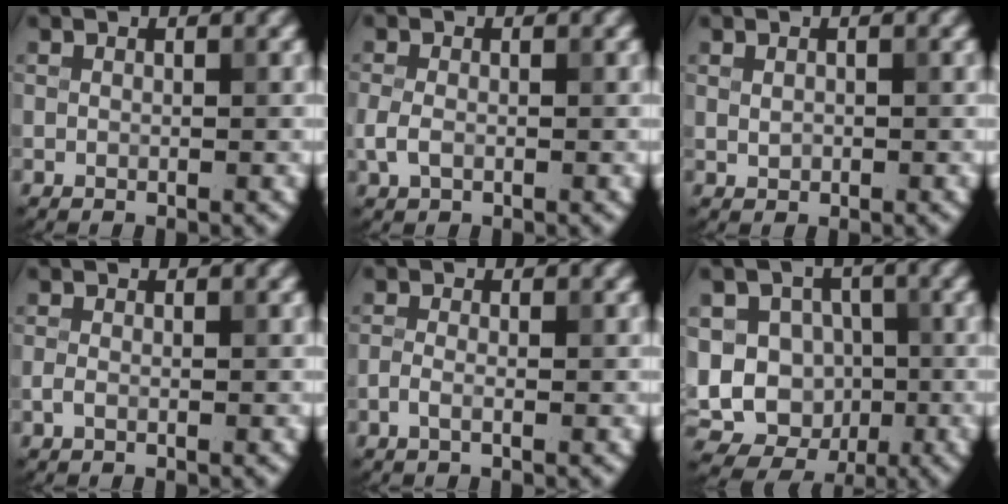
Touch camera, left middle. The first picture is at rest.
{"total": 1.7, "force": [-0.4, 1.1, 1.2], "torque": [-0.030, 0.001, -0.012]}
{"total": 0.7, "force": [0.1, 0.5, 0.4], "torque": [-0.008, -0.001, 0.002]}
{"total": 0.7, "force": [-0.3, 0.3, 0.6], "torque": [-0.016, -0.001, -0.008]}
{"total": 1.1, "force": [-0.5, 0.3, 0.8], "torque": [-0.022, 0.000, -0.015]}
{"total": 13.9, "force": [-1.5, 12.8, 5.4], "torque": [-0.128, 0.016, -0.036]}